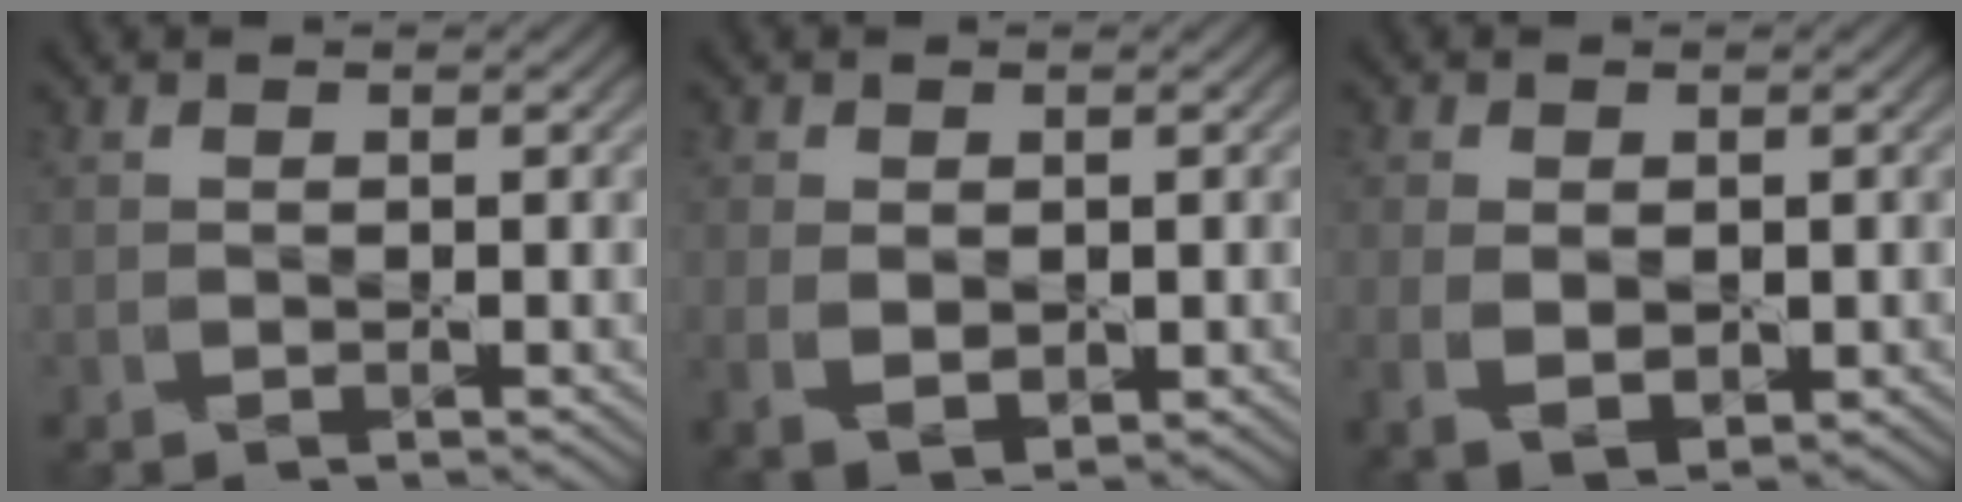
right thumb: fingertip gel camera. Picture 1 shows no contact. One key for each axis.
{"total": 3.5, "fx": -0.3, "fy": 2.4, "fz": 2.6, "tx": -0.060, "ty": -0.011, "tz": 0.000}
{"total": 4.2, "fx": -0.6, "fy": 2.7, "fz": 3.1, "tx": -0.074, "ty": -0.015, "tz": -0.004}